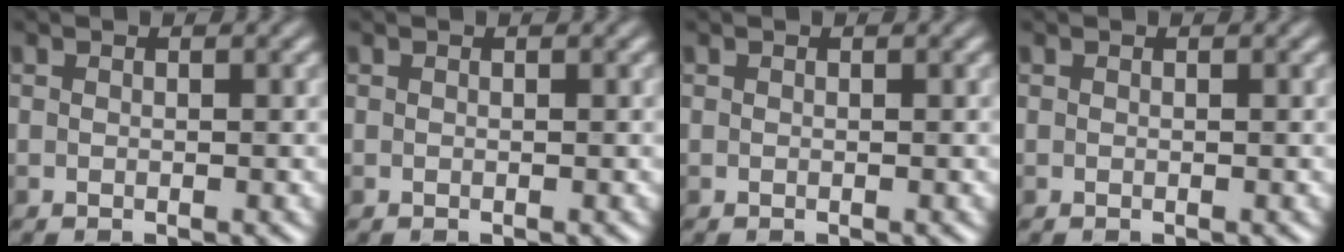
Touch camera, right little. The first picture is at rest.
{"total": 0.0}
{"total": 0.0}
{"total": 0.0}